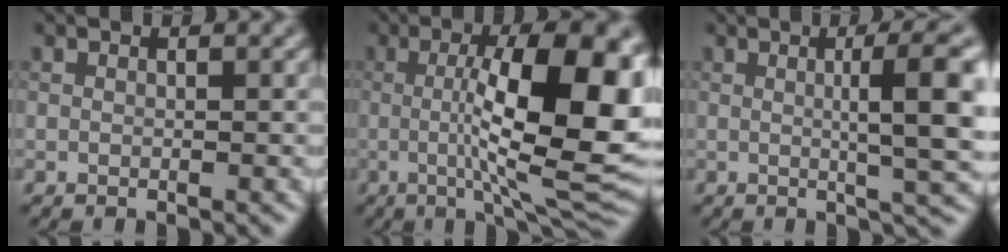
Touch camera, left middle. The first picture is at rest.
{"total": 13.7, "force": [0.5, 3.9, 13.1], "torque": [-0.186, 0.001, 0.008]}
{"total": 6.8, "force": [0.6, 1.2, 6.7], "torque": [-0.089, 0.009, 0.010]}